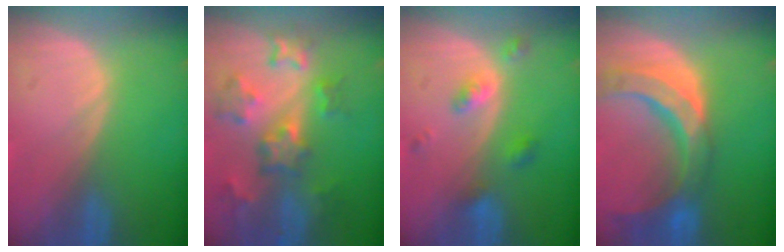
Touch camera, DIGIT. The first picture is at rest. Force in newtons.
{"total": 8.7, "press": 7.8, "slide": 3.8}
{"total": 4.3, "press": 3.9, "slide": 1.7}
{"total": 11.1, "press": 9.5, "slide": 5.8}